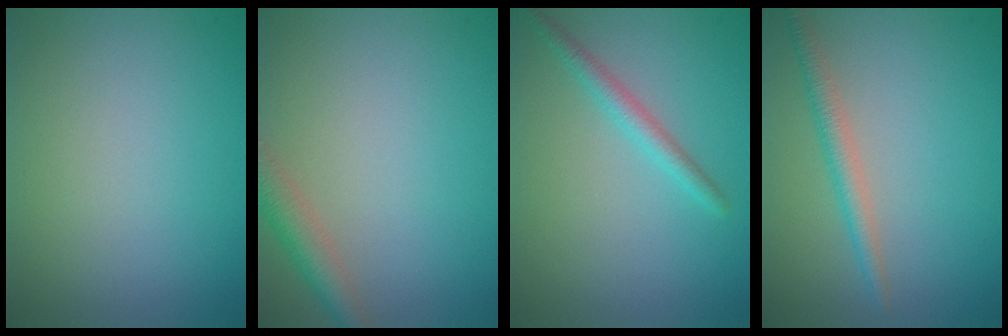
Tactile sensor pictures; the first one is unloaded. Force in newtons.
{"total": 2.9, "press": 2.9, "slide": 0.1}
{"total": 1.9, "press": 1.9, "slide": 0.1}
{"total": 2.2, "press": 2.1, "slide": 0.0}